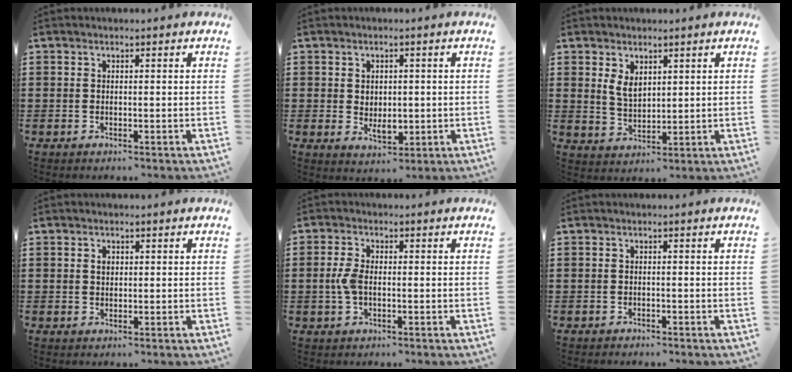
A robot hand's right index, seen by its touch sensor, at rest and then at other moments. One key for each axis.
{"total": 2.8, "fx": 0.2, "fy": 2.1, "fz": 1.9, "tx": -0.032, "ty": 0.003, "tz": 0.001}
{"total": 3.6, "fx": 1.8, "fy": 2.2, "fz": 2.3, "tx": -0.051, "ty": 0.006, "tz": 0.033}
{"total": 1.2, "fx": 0.3, "fy": 0.8, "fz": 0.8, "tx": -0.018, "ty": 0.004, "tz": 0.006}
{"total": 3.5, "fx": -0.4, "fy": 1.7, "fz": 3.0, "tx": -0.080, "ty": -0.005, "tz": -0.014}
{"total": 0.8, "fx": -0.8, "fy": 0.2, "fz": -0.2, "tx": 0.001, "ty": 0.003, "tz": -0.018}